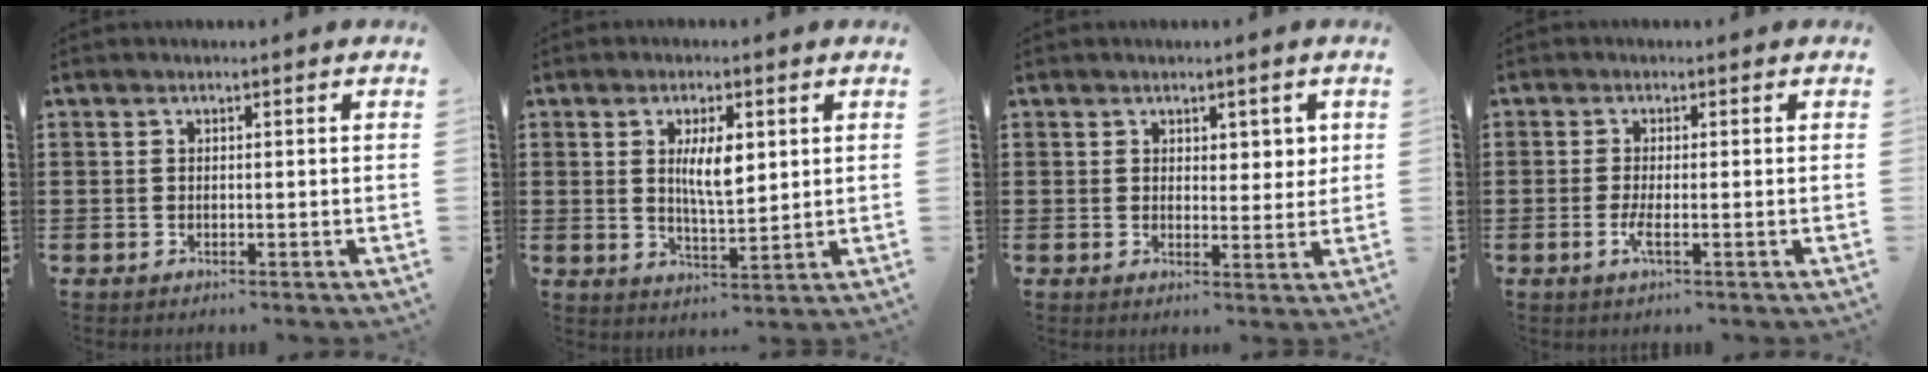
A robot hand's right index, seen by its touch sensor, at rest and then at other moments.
{"total": 5.9, "force": [1.5, 1.9, 5.4], "torque": [-0.102, 0.002, 0.022]}
{"total": 2.4, "force": [1.6, 1.6, 0.9], "torque": [-0.007, 0.002, 0.025]}
{"total": 2.4, "force": [-0.9, 0.1, 2.2], "torque": [-0.054, -0.012, -0.020]}